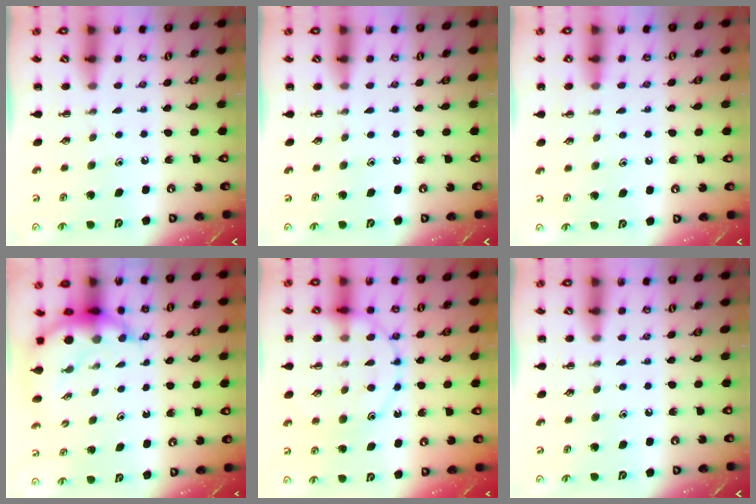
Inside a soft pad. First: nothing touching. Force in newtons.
{"total": 0.0}
{"total": 5.9, "press": 5.5, "slide": 2.0}
{"total": 6.6, "press": 6.5, "slide": 1.4}
{"total": 13.9, "press": 13.8, "slide": 1.3}
{"total": 0.0}